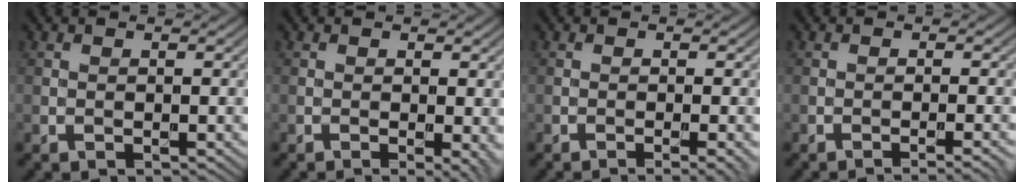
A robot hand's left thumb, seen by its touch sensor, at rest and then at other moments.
{"total": 2.6, "force": [-0.4, 0.5, 2.5], "torque": [-0.035, -0.006, -0.007]}
{"total": 2.5, "force": [-1.0, 0.4, 2.3], "torque": [-0.031, 0.003, -0.020]}
{"total": 2.8, "force": [-1.5, 0.4, 2.2], "torque": [-0.025, 0.006, -0.029]}